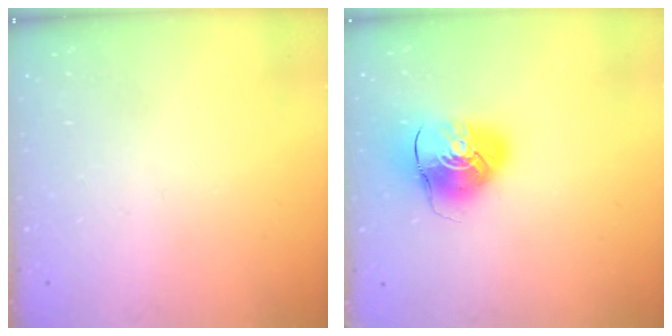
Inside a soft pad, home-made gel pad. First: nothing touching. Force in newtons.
{"total": 9.7, "press": 9.6, "slide": 1.2}